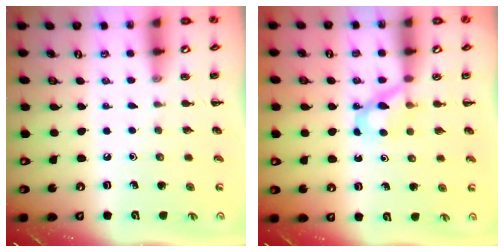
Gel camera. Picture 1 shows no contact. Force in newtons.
{"total": 4.5, "press": 4.3, "slide": 1.2}